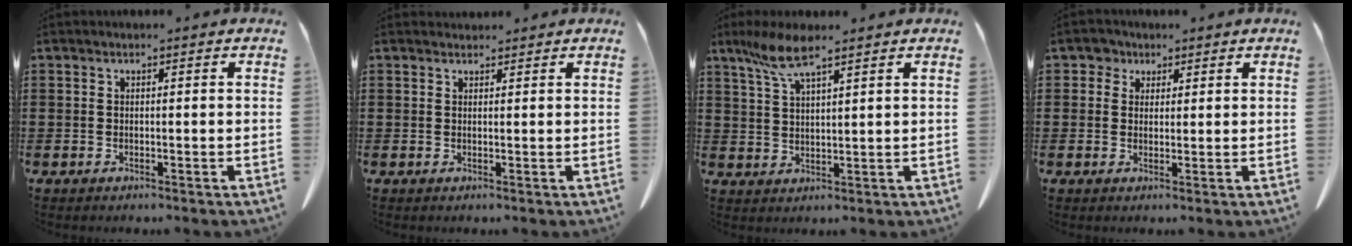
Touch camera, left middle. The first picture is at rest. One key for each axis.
{"total": 1.1, "fx": 1.1, "fy": 0.3, "fz": 0.0, "tx": 0.005, "ty": -0.003, "tz": 0.019}
{"total": 6.3, "fx": 4.3, "fy": 1.1, "fz": 4.5, "tx": -0.107, "ty": -0.004, "tz": 0.074}
{"total": 2.6, "fx": 1.6, "fy": 2.0, "fz": 0.4, "tx": -0.010, "ty": 0.007, "tz": 0.028}